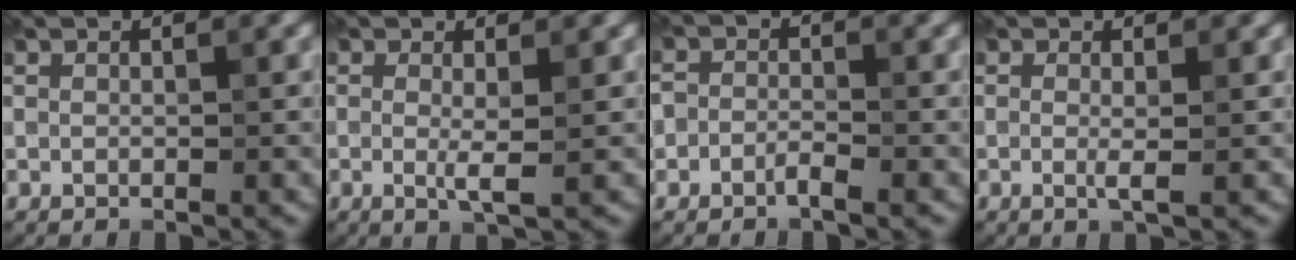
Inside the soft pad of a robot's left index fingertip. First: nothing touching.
{"total": 2.0, "force": [0.0, 0.2, 2.0], "torque": [-0.039, -0.007, -0.003]}
{"total": 1.4, "force": [-0.9, 0.8, 0.7], "torque": [-0.012, 0.004, -0.020]}
{"total": 1.3, "force": [-0.1, 0.1, 1.3], "torque": [-0.027, -0.006, -0.003]}